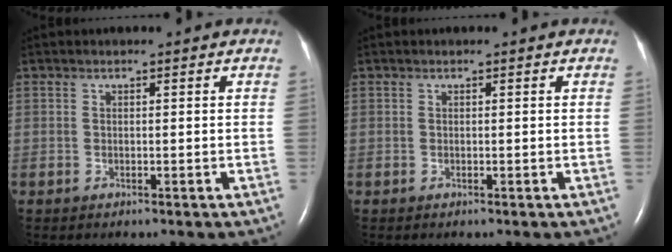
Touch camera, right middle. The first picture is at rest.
{"total": 0.0}